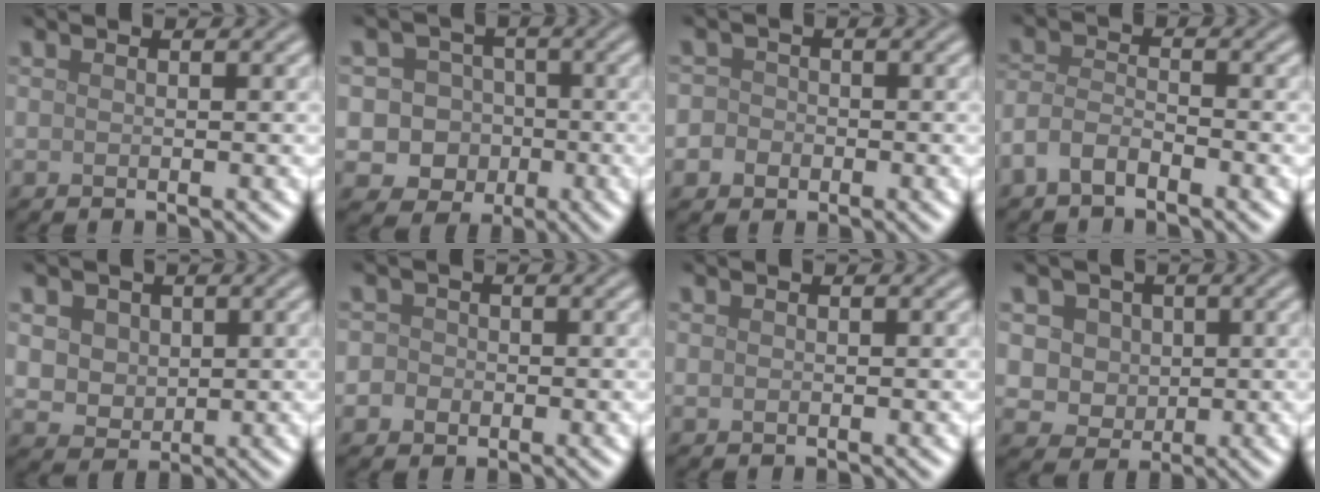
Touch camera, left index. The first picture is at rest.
{"total": 7.5, "force": [-1.6, 7.0, 2.2], "torque": [-0.022, 0.012, -0.057]}
{"total": 2.7, "force": [-0.5, 2.6, 0.8], "torque": [0.008, 0.014, -0.031]}
{"total": 2.7, "force": [-1.9, 1.1, 1.5], "torque": [-0.034, 0.006, -0.047]}
{"total": 4.4, "force": [1.4, 3.6, 2.0], "torque": [-0.053, 0.009, 0.023]}
{"total": 2.3, "force": [-0.3, 2.2, 0.8], "torque": [0.007, 0.011, -0.022]}
{"total": 0.0}
{"total": 4.0, "force": [0.9, 3.5, 1.7], "torque": [-0.032, 0.005, 0.010]}